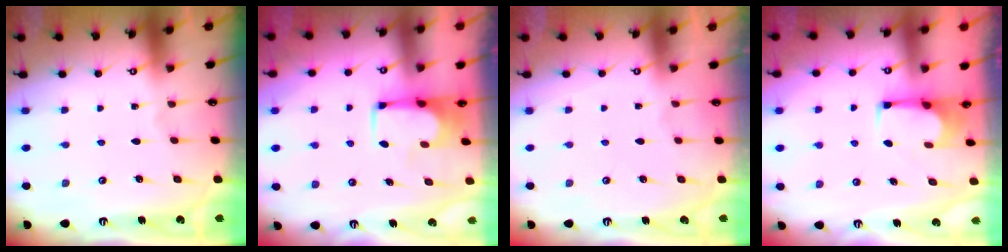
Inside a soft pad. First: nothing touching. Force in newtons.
{"total": 1.5, "press": 1.5, "slide": 0.1}
{"total": 1.3, "press": 1.1, "slide": 0.8}
{"total": 5.6, "press": 5.6, "slide": 0.5}